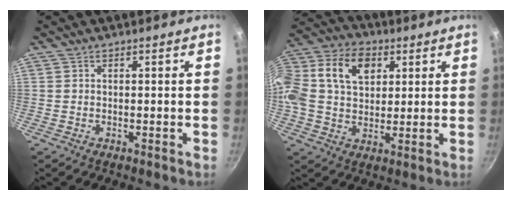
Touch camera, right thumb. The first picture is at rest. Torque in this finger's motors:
{"motor_torque": [2.38, 2.63, 0.41, -0.22, 0.21]}